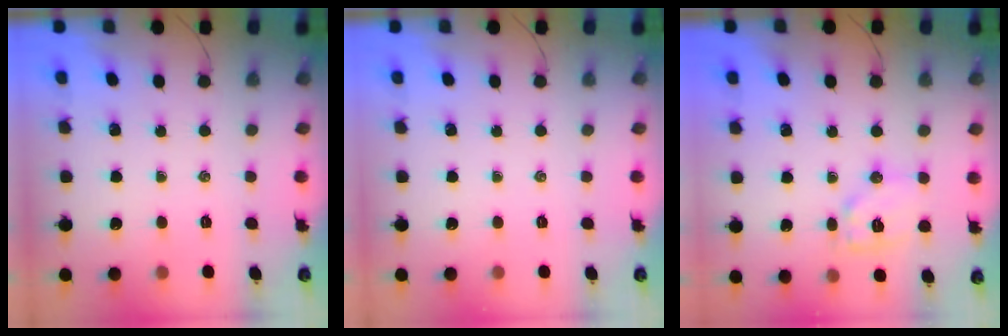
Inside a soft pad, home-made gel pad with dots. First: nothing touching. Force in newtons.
{"total": 0.0}
{"total": 9.8, "press": 9.8, "slide": 0.2}